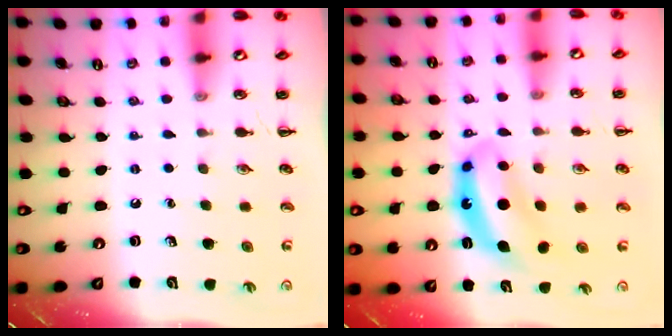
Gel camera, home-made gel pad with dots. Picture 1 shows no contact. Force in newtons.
{"total": 8.4, "press": 8.2, "slide": 1.8}